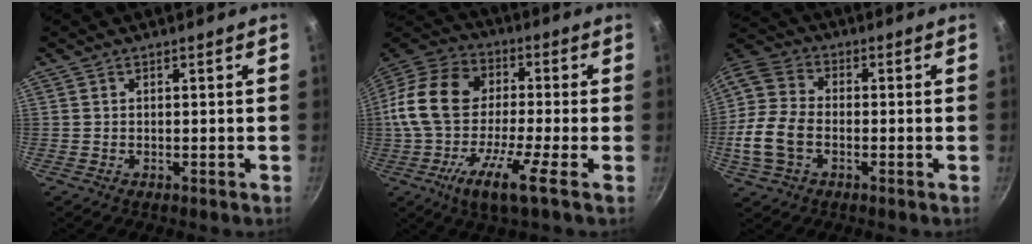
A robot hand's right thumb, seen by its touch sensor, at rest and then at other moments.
{"total": 16.9, "force": [-4.8, 7.0, 14.6], "torque": [-0.278, 0.031, -0.124]}
{"total": 11.7, "force": [-2.4, 8.0, 8.2], "torque": [-0.153, 0.017, -0.060]}